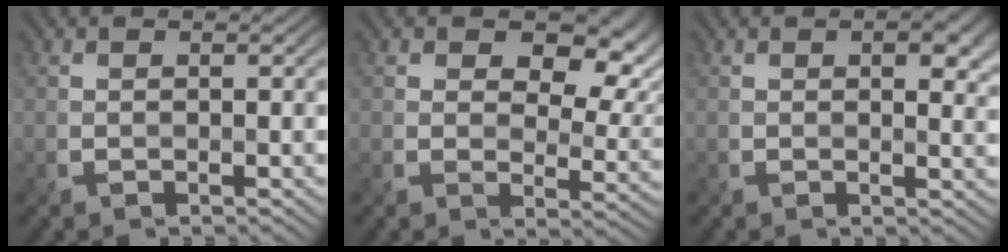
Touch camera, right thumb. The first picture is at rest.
{"total": 8.9, "force": [3.4, 5.5, 6.1], "torque": [-0.082, -0.003, 0.050]}
{"total": 4.9, "force": [1.4, 2.4, 4.0], "torque": [-0.049, -0.002, 0.021]}